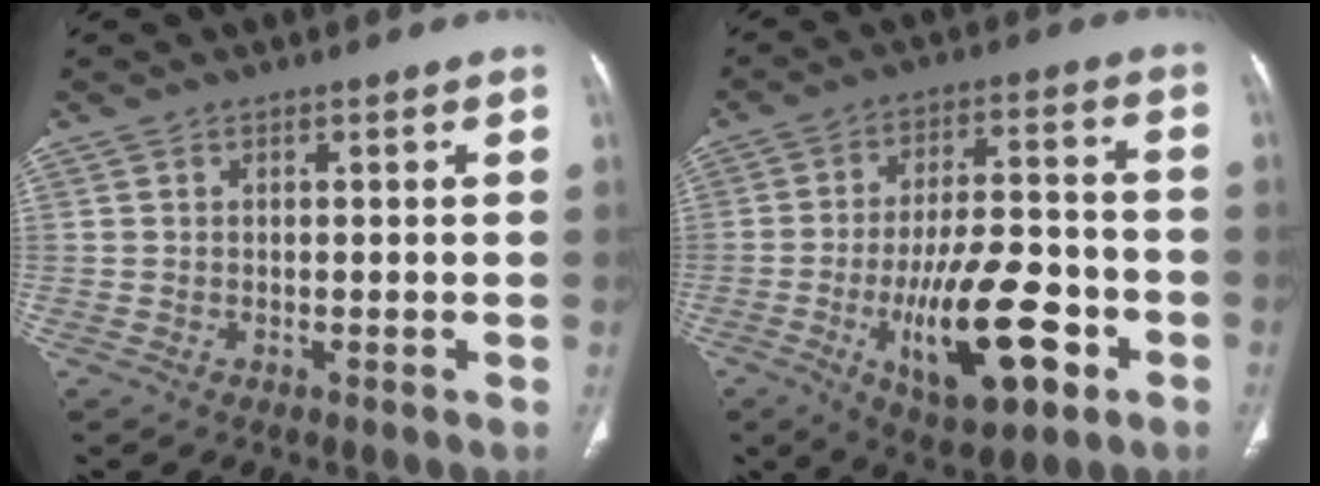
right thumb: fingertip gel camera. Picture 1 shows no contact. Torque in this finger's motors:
{"motor_torque": [0.14, 0.75, 1.66, -1.11, 0.22]}